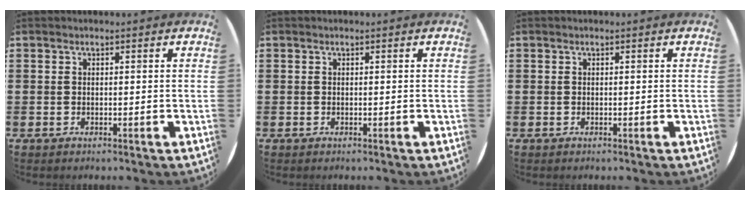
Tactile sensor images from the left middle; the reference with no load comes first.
{"total": 0.0}
{"total": 0.0}